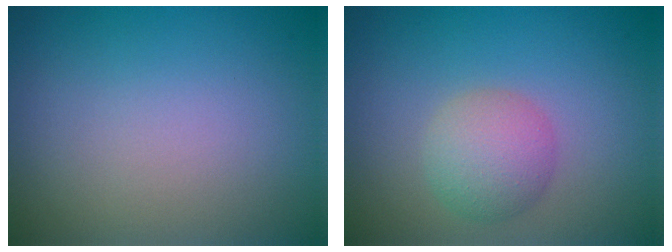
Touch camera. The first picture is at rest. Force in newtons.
{"total": 3.4, "press": 3.4, "slide": 0.0}